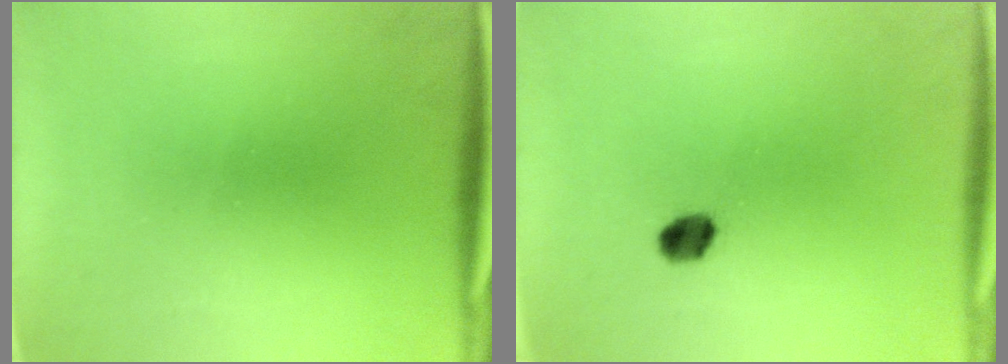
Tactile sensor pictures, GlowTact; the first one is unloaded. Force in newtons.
{"total": 3.5}